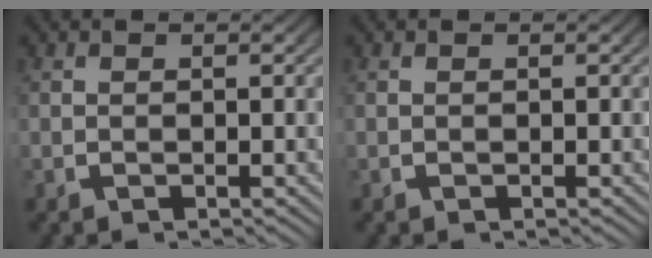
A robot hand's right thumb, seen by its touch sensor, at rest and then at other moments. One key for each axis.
{"total": 0.0}